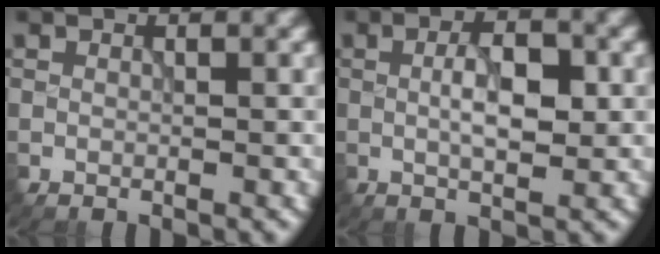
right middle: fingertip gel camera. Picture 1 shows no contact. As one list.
[{"total": 3.9, "force": [0.1, 1.5, 3.6], "torque": [-0.067, 0.002, 0.001]}]